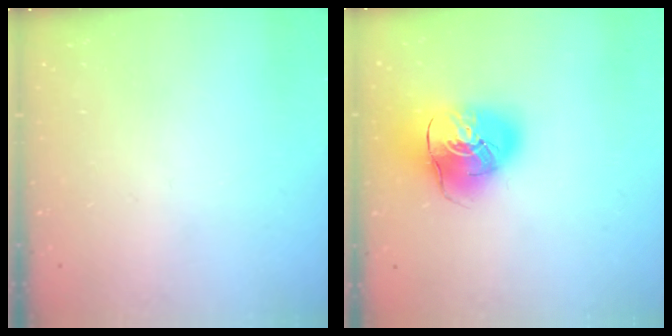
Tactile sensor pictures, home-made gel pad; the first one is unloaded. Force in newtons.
{"total": 16.3, "press": 16.1, "slide": 2.8}